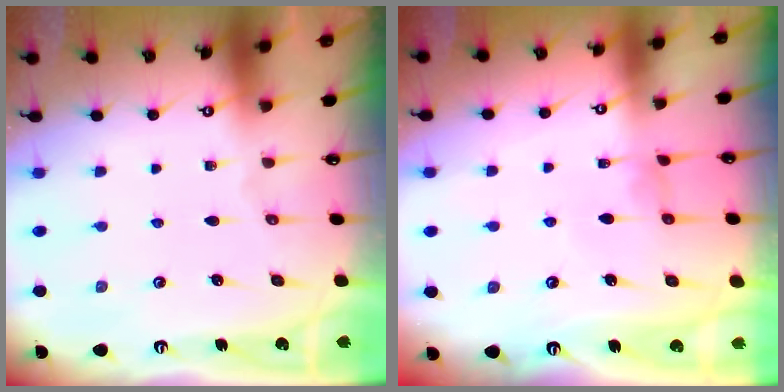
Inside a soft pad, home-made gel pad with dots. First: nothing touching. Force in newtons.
{"total": 1.0, "press": 0.8, "slide": 0.5}